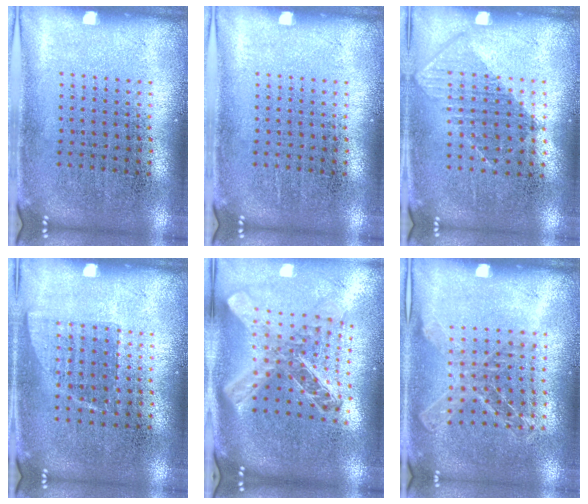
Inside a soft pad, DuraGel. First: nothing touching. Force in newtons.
{"total": 0.0}
{"total": 0.8, "press": 0.7, "slide": 0.4}
{"total": 0.7, "press": 0.7, "slide": 0.2}
{"total": 2.6, "press": 2.0, "slide": 1.7}
{"total": 1.1, "press": 1.1, "slide": 0.1}